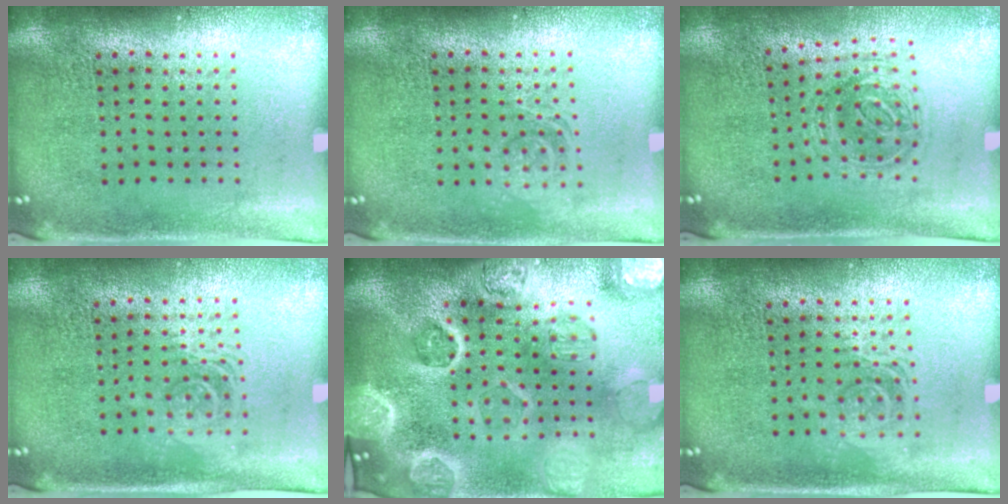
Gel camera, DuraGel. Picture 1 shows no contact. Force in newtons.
{"total": 1.6, "press": 1.6, "slide": 0.3}
{"total": 1.0, "press": 0.9, "slide": 0.3}
{"total": 1.4, "press": 1.2, "slide": 0.7}
{"total": 5.4, "press": 4.6, "slide": 2.8}
{"total": 1.3, "press": 1.2, "slide": 0.5}